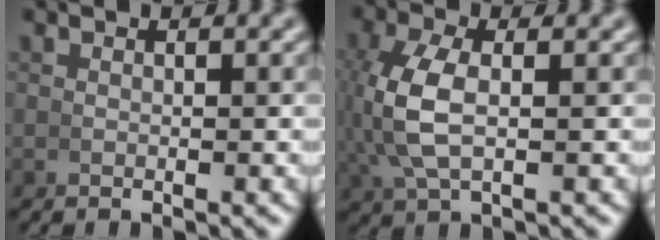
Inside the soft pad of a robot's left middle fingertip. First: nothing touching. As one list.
[{"total": 4.7, "force": [0.4, 2.1, 4.2], "torque": [-0.113, -0.002, 0.016]}]